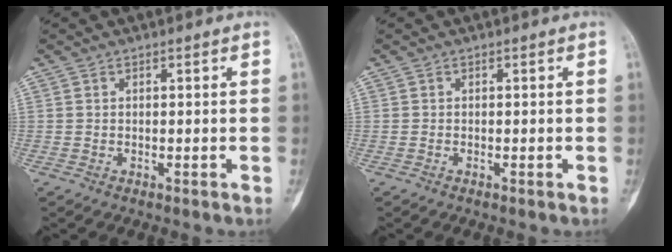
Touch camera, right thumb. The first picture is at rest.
{"total": 0.0}